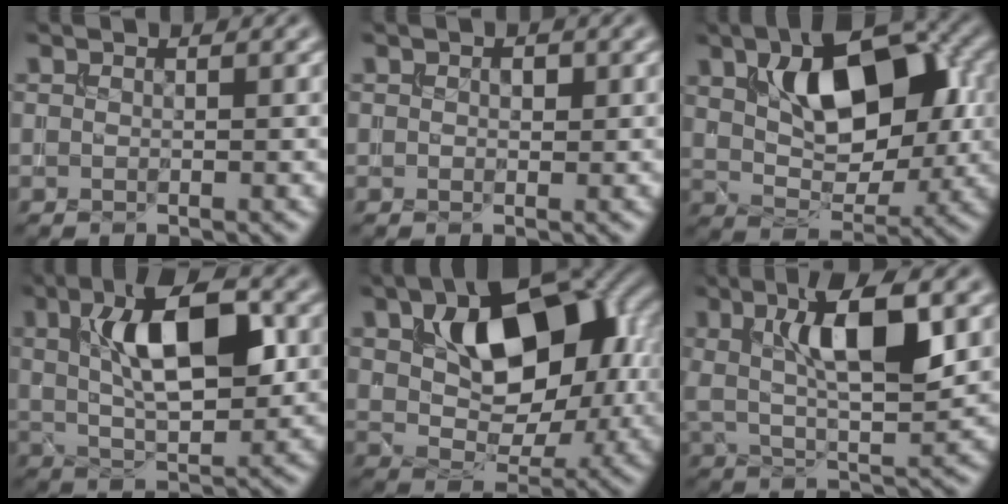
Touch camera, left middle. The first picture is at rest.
{"total": 0.7, "force": [0.2, 0.4, 0.5], "torque": [-0.009, 0.000, 0.002]}
{"total": 9.9, "force": [2.8, 5.3, 7.9], "torque": [-0.127, 0.011, 0.049]}
{"total": 8.9, "force": [2.3, 3.5, 7.8], "torque": [-0.128, 0.011, 0.038]}
{"total": 11.5, "force": [3.1, 6.6, 8.8], "torque": [-0.132, 0.009, 0.053]}
{"total": 8.4, "force": [2.5, 2.6, 7.5], "torque": [-0.132, 0.005, 0.042]}